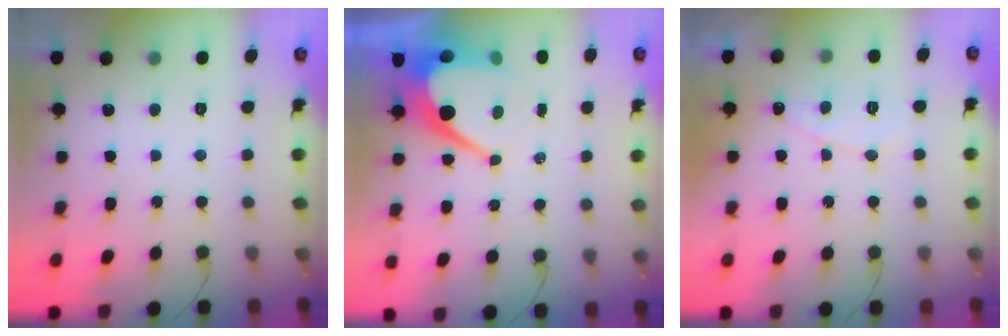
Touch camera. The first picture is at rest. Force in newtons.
{"total": 10.9, "press": 10.9, "slide": 0.9}
{"total": 6.1, "press": 6.1, "slide": 0.5}